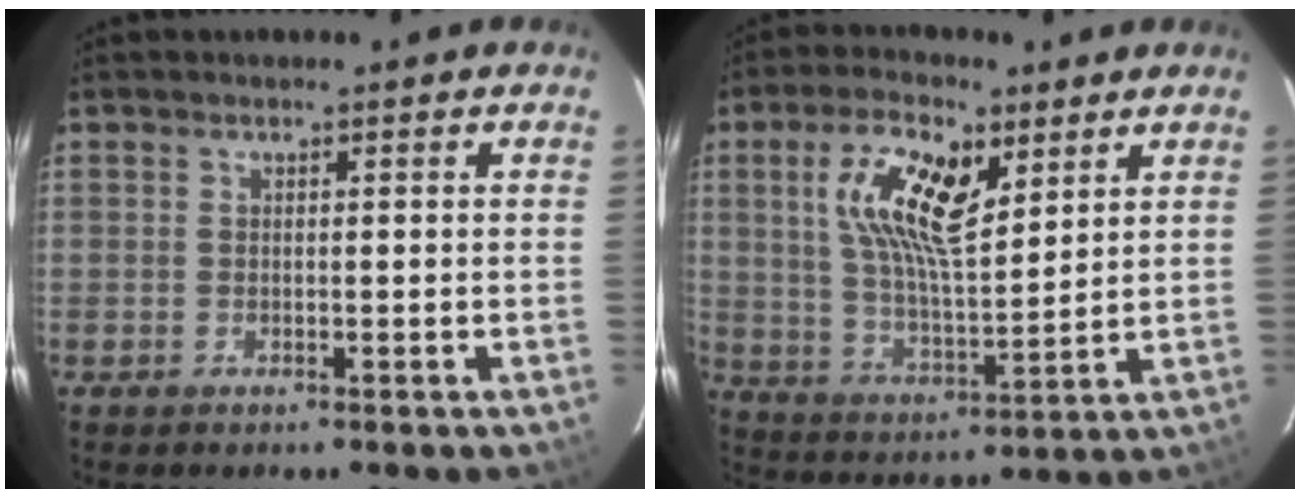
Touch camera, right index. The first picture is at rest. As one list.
[{"total": 13.8, "force": [5.8, 5.7, 11.2], "torque": [-0.215, 0.015, 0.112]}]